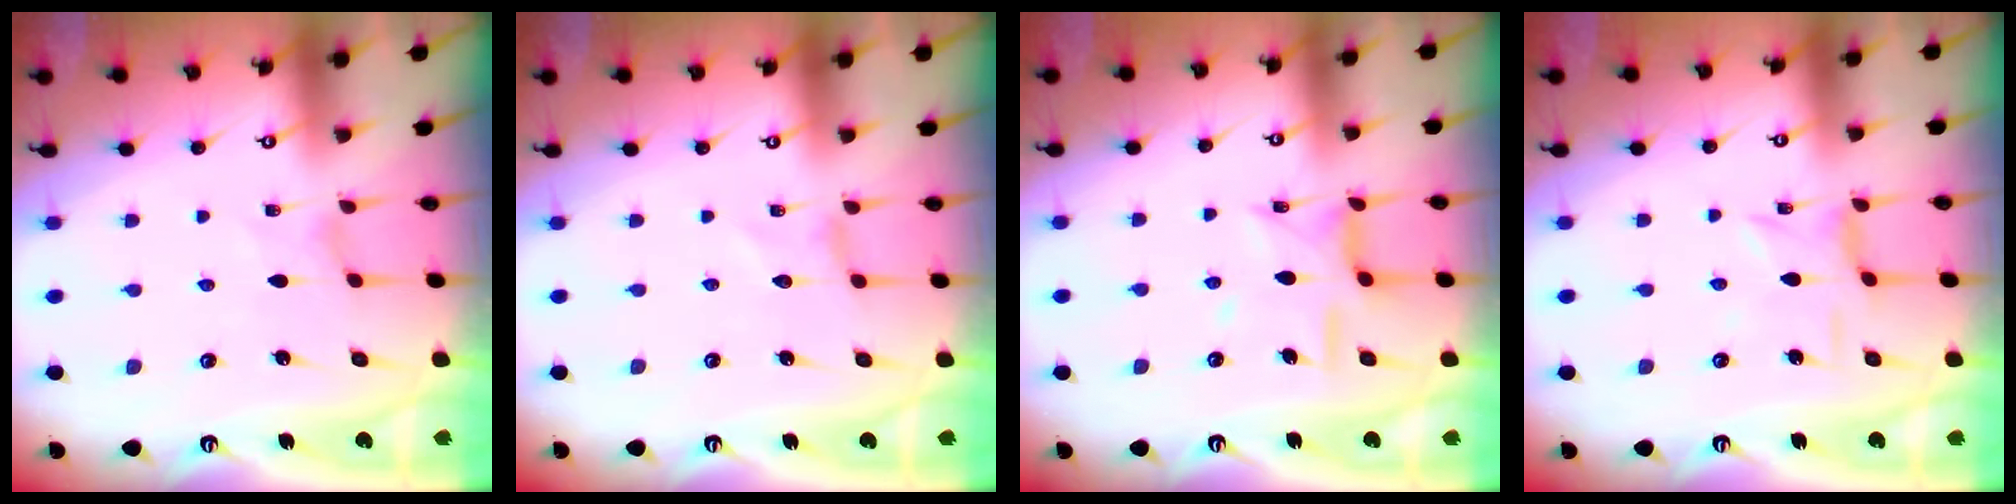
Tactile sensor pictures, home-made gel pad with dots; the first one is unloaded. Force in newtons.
{"total": 0.0}
{"total": 9.8, "press": 9.8, "slide": 0.9}
{"total": 1.0, "press": 0.9, "slide": 0.4}